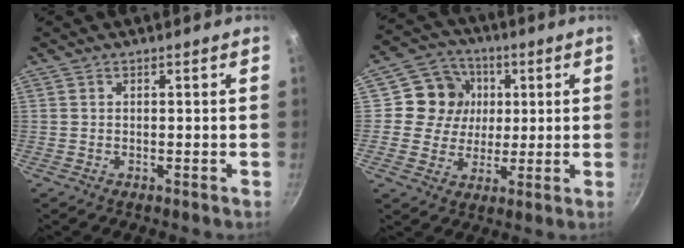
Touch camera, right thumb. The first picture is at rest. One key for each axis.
{"total": 10.4, "fx": 2.0, "fy": 9.7, "fz": 3.2, "tx": -0.019, "ty": 0.003, "tz": 0.021}